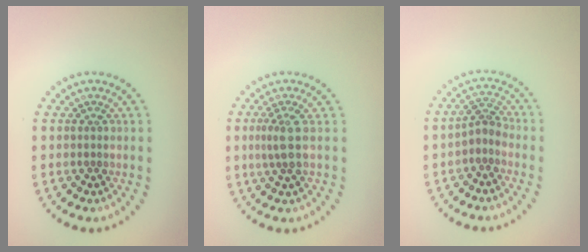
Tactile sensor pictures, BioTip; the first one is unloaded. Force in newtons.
{"total": 1.9, "press": 1.5, "slide": 1.2}
{"total": 1.8, "press": 1.4, "slide": 1.1}